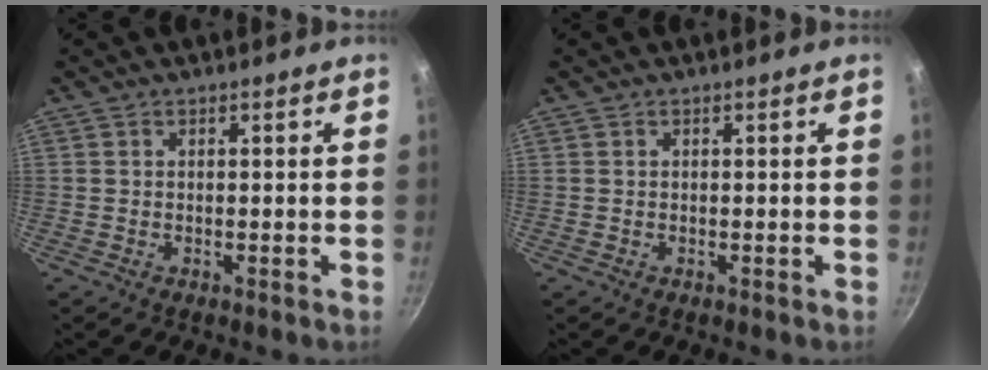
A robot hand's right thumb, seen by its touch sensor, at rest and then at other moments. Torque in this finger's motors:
{"motor_torque": [-0.04, -0.04, 0.00, 0.00, 0.01]}